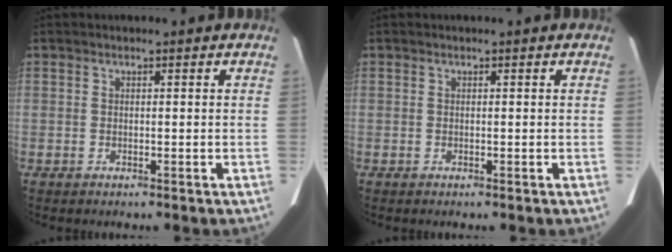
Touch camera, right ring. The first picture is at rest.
{"total": 0.0}